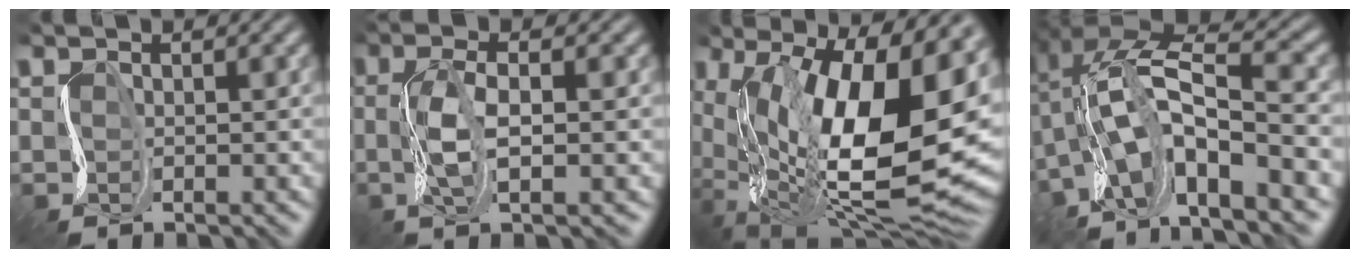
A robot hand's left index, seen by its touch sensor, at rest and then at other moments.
{"total": 3.5, "force": [-1.8, 0.1, 3.0], "torque": [-0.057, -0.011, -0.033]}
{"total": 17.1, "force": [-0.4, 7.7, 15.3], "torque": [-0.237, -0.041, 0.002]}
{"total": 9.1, "force": [-4.8, 2.1, 7.5], "torque": [-0.123, -0.002, -0.090]}